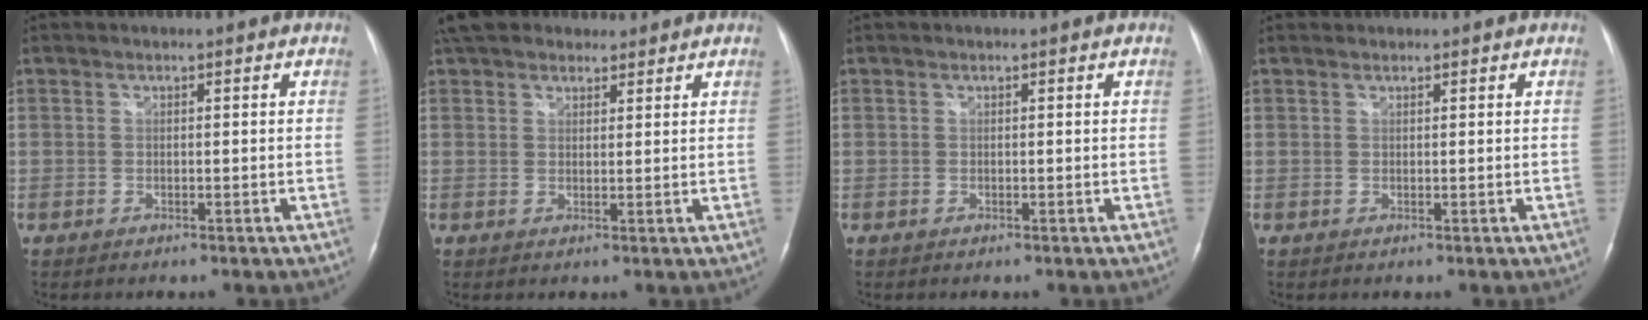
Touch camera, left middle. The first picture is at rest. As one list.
[{"total": 10.6, "force": [8.9, 4.5, 3.5], "torque": [-0.053, 0.038, 0.148]}, {"total": 0.0}, {"total": 0.9, "force": [0.8, 0.3, -0.1], "torque": [0.003, 0.004, 0.014]}]